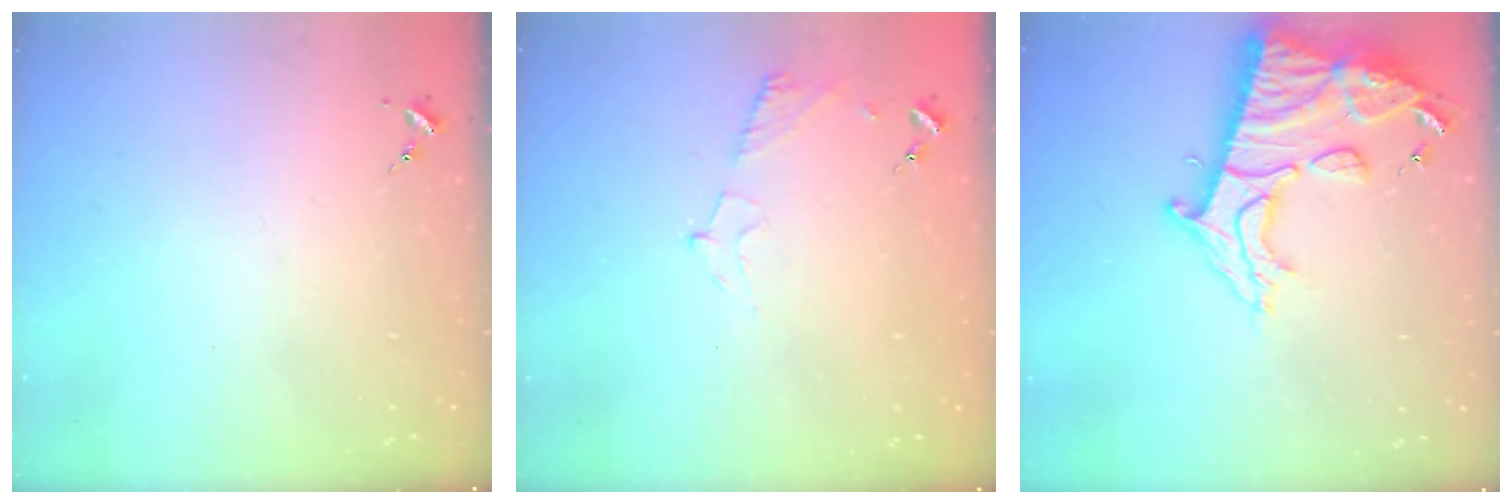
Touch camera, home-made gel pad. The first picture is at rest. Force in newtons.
{"total": 5.4, "press": 5.4, "slide": 0.6}
{"total": 20.1, "press": 20.0, "slide": 1.7}